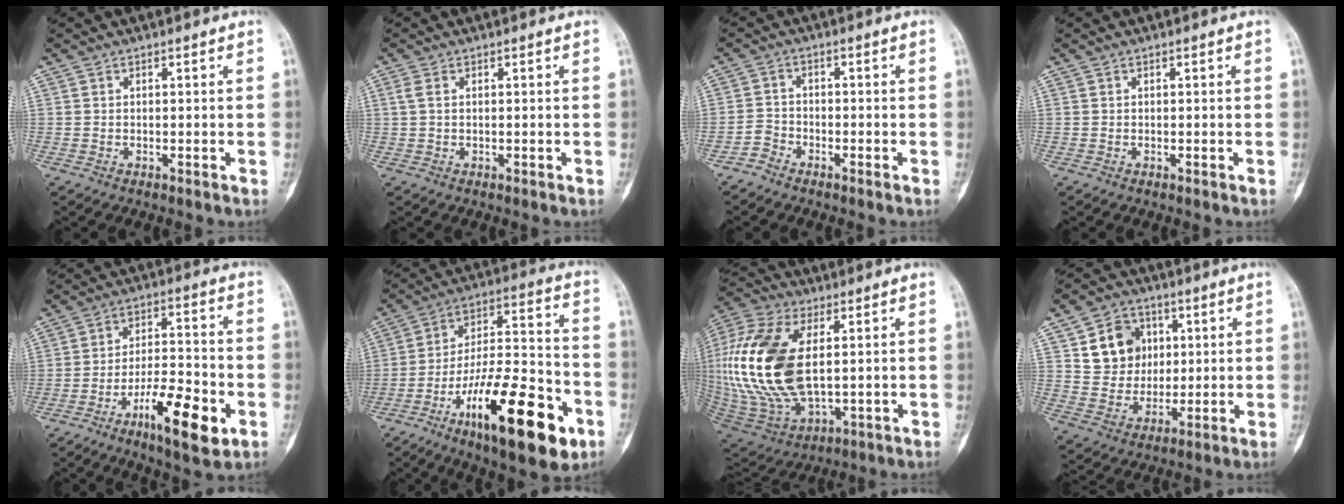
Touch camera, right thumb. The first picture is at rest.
{"total": 1.8, "force": [0.5, 1.1, 1.3], "torque": [-0.040, 0.007, 0.011]}
{"total": 2.7, "force": [-2.2, 1.4, 0.2], "torque": [0.002, 0.011, -0.051]}
{"total": 0.0}
{"total": 13.5, "force": [-6.1, 4.1, 11.3], "torque": [-0.178, 0.029, -0.097]}
{"total": 25.4, "force": [-11.8, 8.3, 20.9], "torque": [-0.318, 0.062, -0.188]}
{"total": 24.1, "force": [2.7, 13.1, 20.1], "torque": [-0.436, -0.016, 0.054]}
{"total": 10.9, "force": [3.4, 9.3, 4.7], "torque": [-0.032, -0.010, 0.065]}